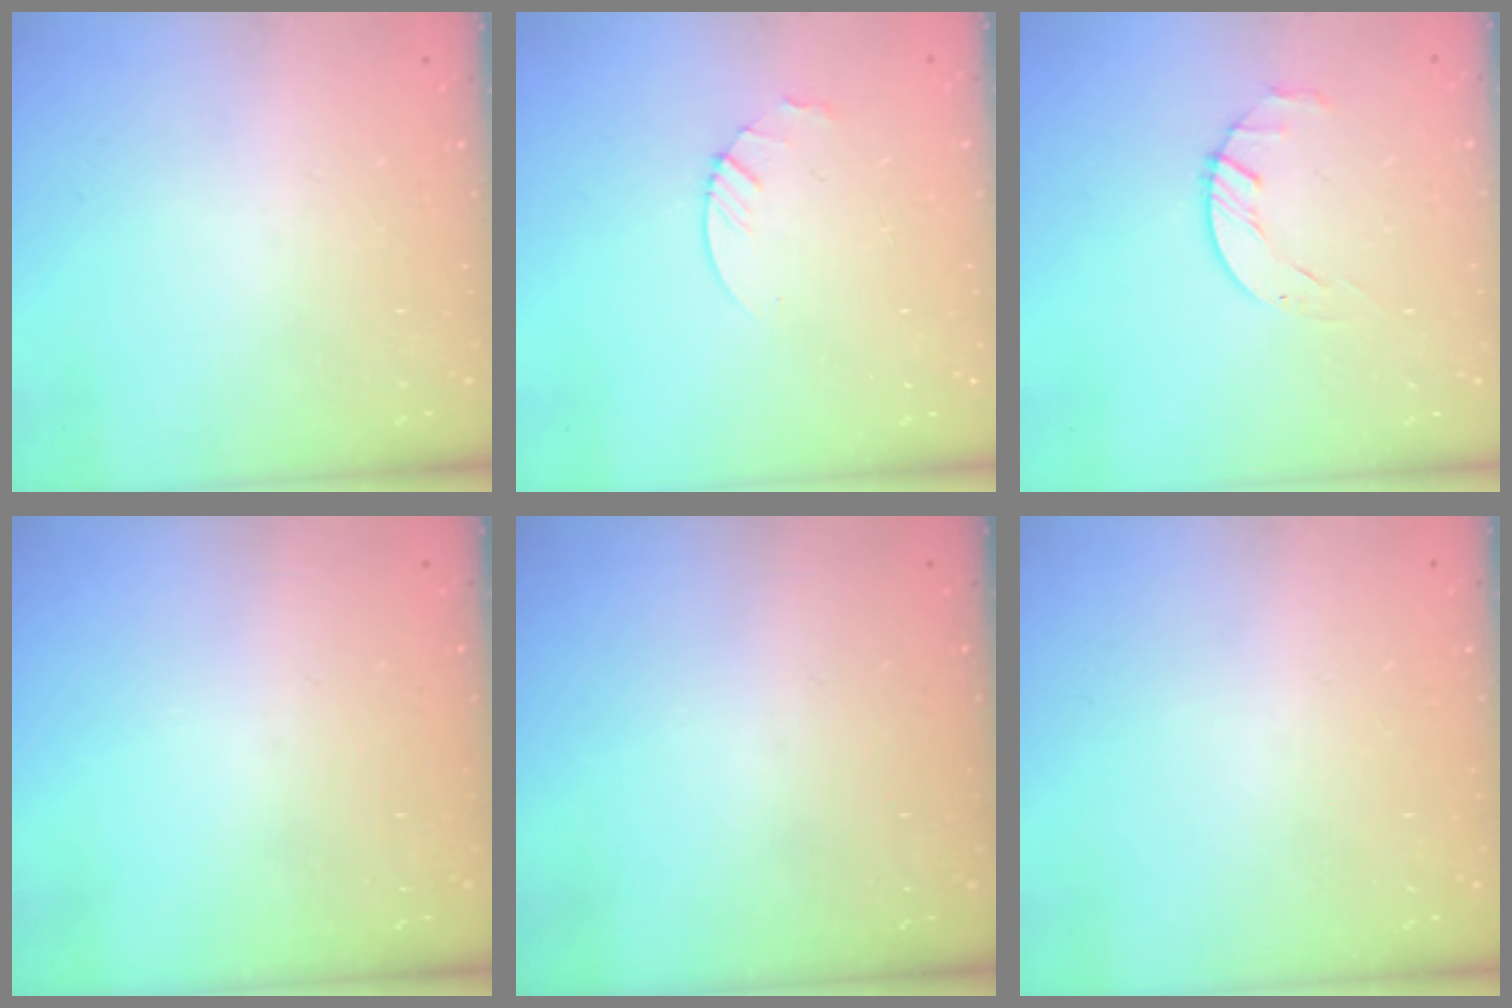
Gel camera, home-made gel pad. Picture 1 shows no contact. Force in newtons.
{"total": 3.0, "press": 2.9, "slide": 0.3}
{"total": 1.8, "press": 1.7, "slide": 0.3}
{"total": 0.0}
{"total": 0.0}
{"total": 0.0}